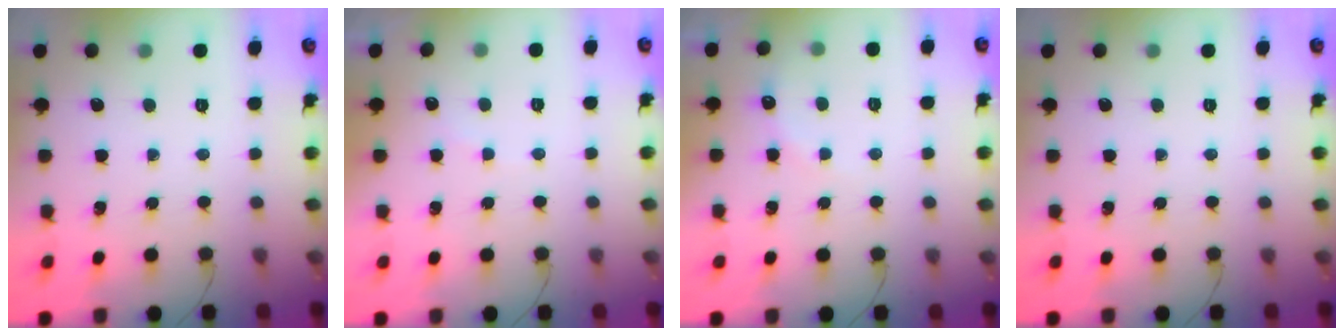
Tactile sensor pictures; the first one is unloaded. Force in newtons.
{"total": 4.0, "press": 4.0, "slide": 0.4}
{"total": 4.4, "press": 4.2, "slide": 1.0}
{"total": 0.0}